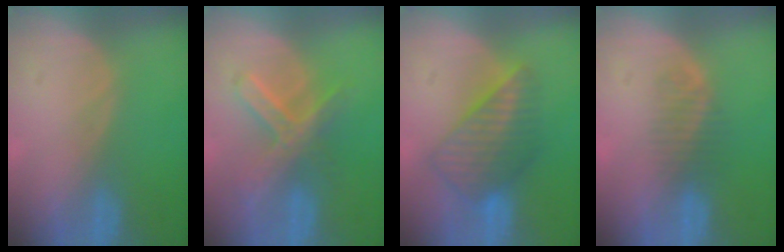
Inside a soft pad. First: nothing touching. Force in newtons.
{"total": 7.3, "press": 6.3, "slide": 3.7}
{"total": 7.8, "press": 7.1, "slide": 3.4}
{"total": 2.2, "press": 2.0, "slide": 0.9}